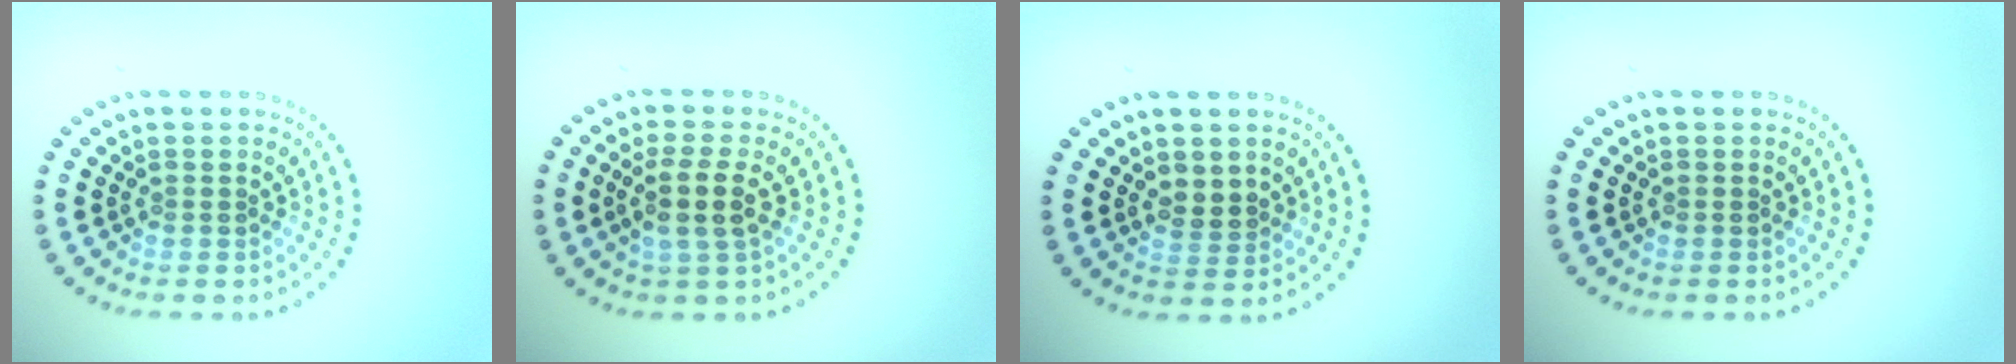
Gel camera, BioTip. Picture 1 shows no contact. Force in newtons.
{"total": 2.8, "press": 2.4, "slide": 1.5}
{"total": 1.8, "press": 1.6, "slide": 0.7}
{"total": 0.0}